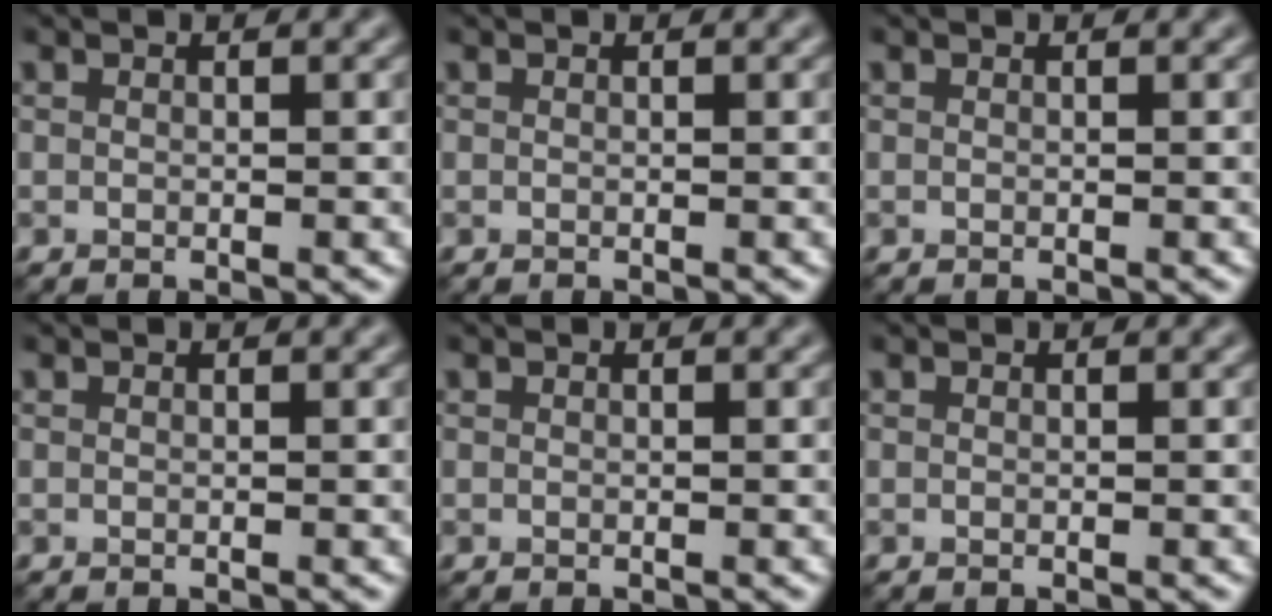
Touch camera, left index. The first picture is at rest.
{"total": 0.0}
{"total": 0.0}
{"total": 0.0}
{"total": 0.0}
{"total": 0.0}